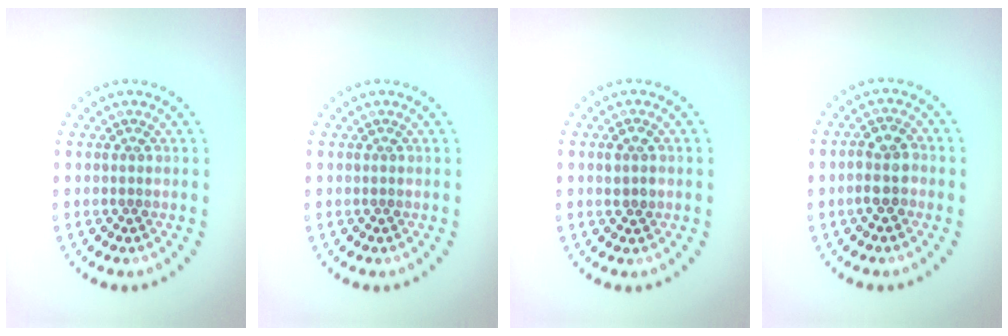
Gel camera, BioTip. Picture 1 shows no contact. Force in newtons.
{"total": 0.0}
{"total": 1.5, "press": 1.4, "slide": 0.4}
{"total": 2.7, "press": 2.6, "slide": 0.8}